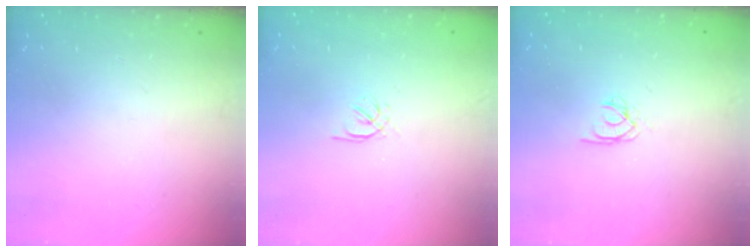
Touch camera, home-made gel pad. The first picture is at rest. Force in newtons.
{"total": 0.5, "press": 0.3, "slide": 0.4}
{"total": 1.9, "press": 1.9, "slide": 0.2}